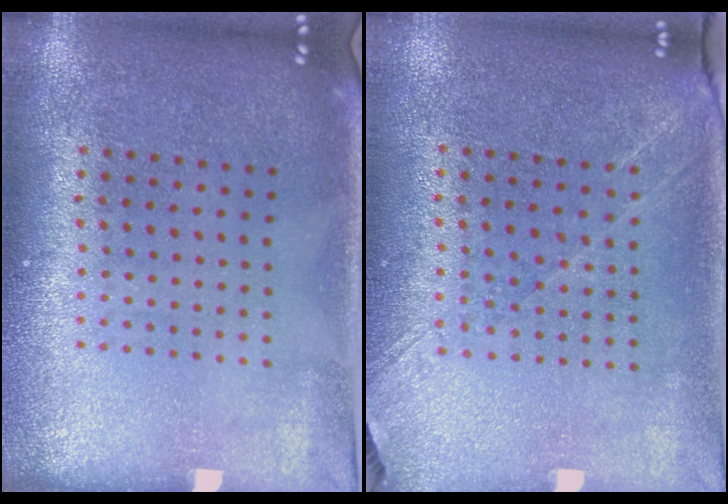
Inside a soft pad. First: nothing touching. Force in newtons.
{"total": 1.3, "press": 1.2, "slide": 0.5}